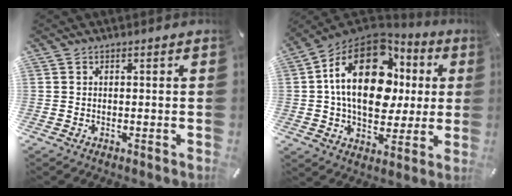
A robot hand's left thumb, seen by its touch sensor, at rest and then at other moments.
{"total": 23.3, "force": [5.0, 15.5, 16.6], "torque": [-0.288, -0.011, 0.083]}